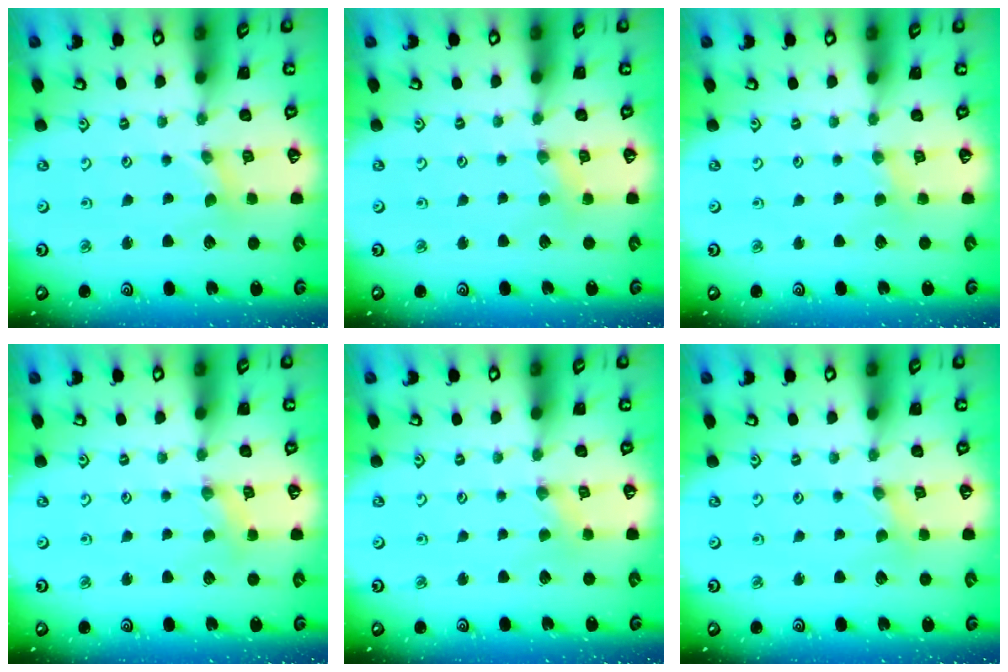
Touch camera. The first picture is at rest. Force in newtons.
{"total": 2.0, "press": 1.9, "slide": 0.3}
{"total": 1.9, "press": 1.8, "slide": 0.3}
{"total": 2.8, "press": 2.7, "slide": 0.4}
{"total": 0.9, "press": 0.9, "slide": 0.2}
{"total": 0.0}